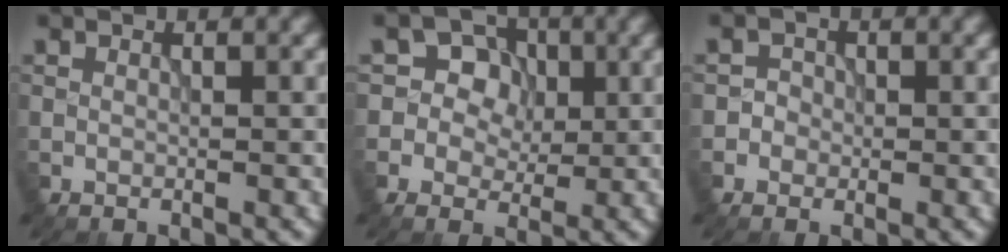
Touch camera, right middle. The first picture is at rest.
{"total": 4.8, "force": [1.2, 4.2, 2.1], "torque": [-0.026, 0.009, 0.006]}
{"total": 1.5, "force": [-0.4, 1.5, 0.2], "torque": [0.014, 0.008, -0.014]}